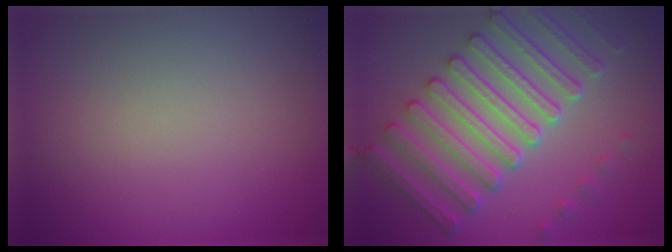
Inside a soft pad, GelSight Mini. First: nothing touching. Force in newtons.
{"total": 7.7, "press": 6.5, "slide": 4.0}